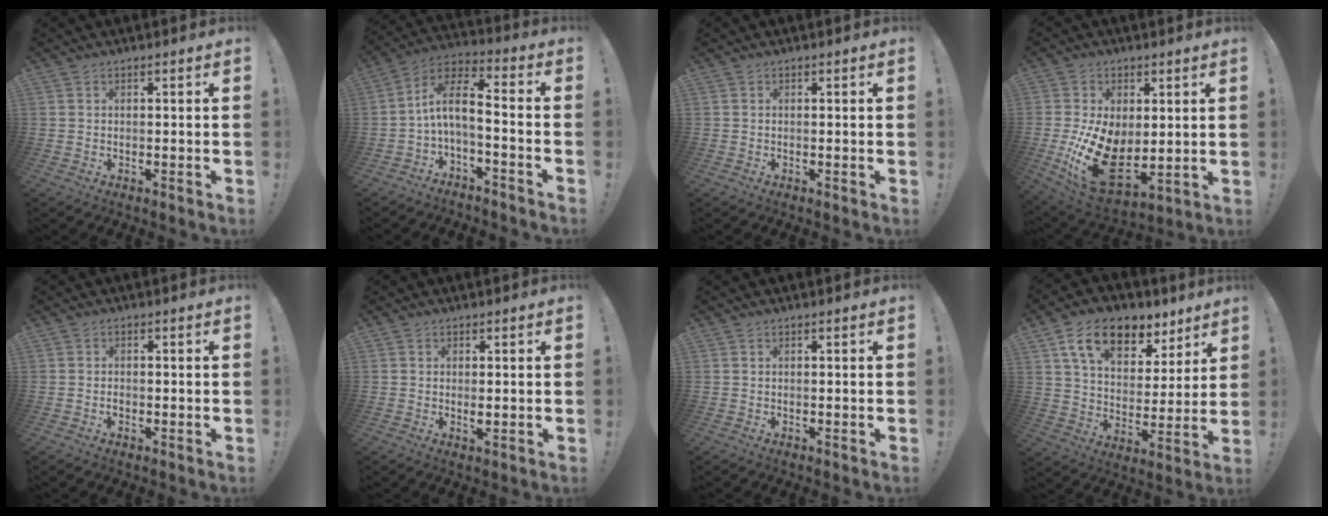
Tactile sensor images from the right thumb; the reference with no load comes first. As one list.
[{"total": 8.9, "force": [-1.7, 3.6, 8.0], "torque": [-0.129, 0.011, -0.033]}, {"total": 0.0}, {"total": 17.9, "force": [-2.0, 12.1, 13.1], "torque": [-0.234, -0.008, -0.018]}, {"total": 1.1, "force": [-0.5, 0.8, 0.5], "torque": [-0.001, -0.001, -0.011]}, {"total": 1.7, "force": [0.3, 1.0, 1.3], "torque": [-0.008, -0.007, 0.004]}, {"total": 0.0}, {"total": 16.2, "force": [10.0, 9.2, 8.8], "torque": [-0.146, -0.055, 0.181]}]